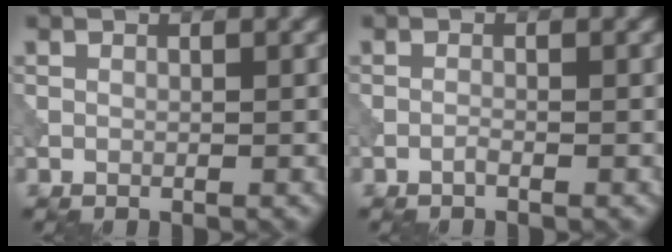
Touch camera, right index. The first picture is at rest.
{"total": 0.5, "force": [-0.4, 0.0, 0.3], "torque": [-0.007, 0.002, -0.011]}